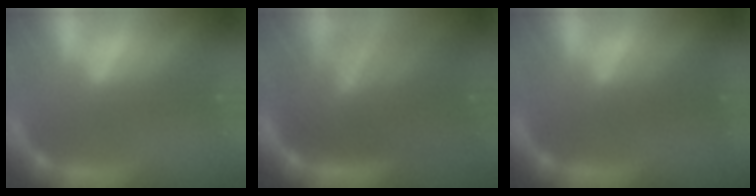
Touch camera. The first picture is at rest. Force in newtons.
{"total": 10.0}
{"total": 2.0}